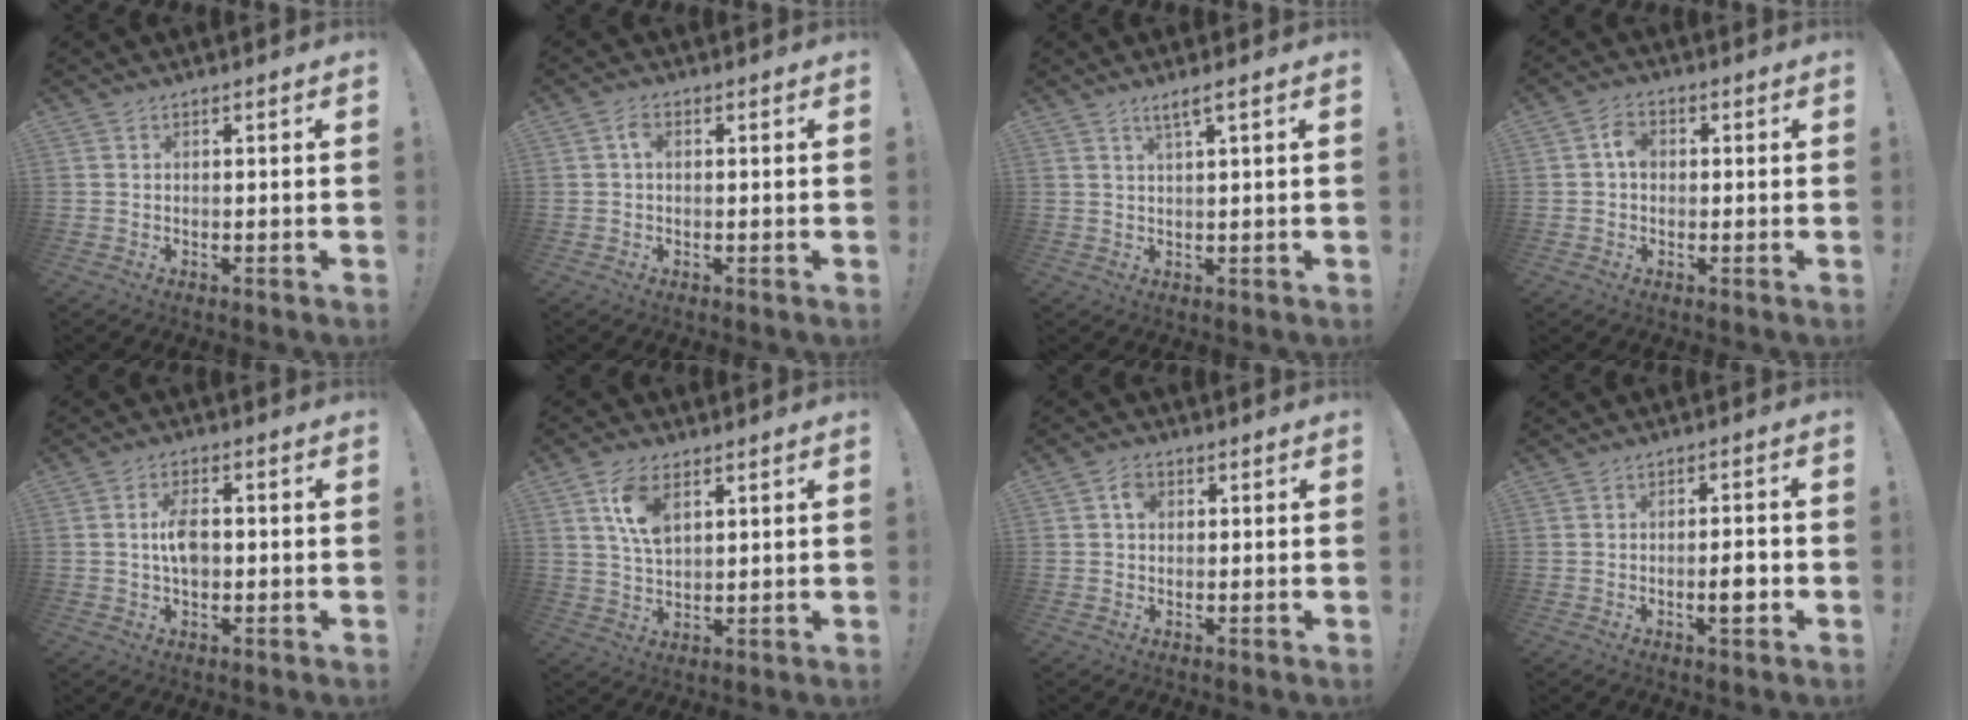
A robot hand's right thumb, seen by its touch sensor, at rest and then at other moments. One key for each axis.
{"total": 2.9, "fx": 0.5, "fy": 1.9, "fz": 2.2, "tx": -0.041, "ty": 0.008, "tz": 0.007}
{"total": 3.2, "fx": 1.7, "fy": -0.2, "fz": 2.7, "tx": -0.052, "ty": -0.003, "tz": 0.027}
{"total": 4.4, "fx": 0.1, "fy": 3.3, "fz": 2.9, "tx": -0.044, "ty": 0.010, "tz": 0.000}
{"total": 6.4, "fx": -0.2, "fy": 3.7, "fz": 5.2, "tx": -0.091, "ty": 0.011, "tz": -0.006}
{"total": 8.8, "fx": 4.0, "fy": 4.7, "fz": 6.2, "tx": -0.108, "ty": -0.006, "tz": 0.075}
{"total": 3.5, "fx": 0.7, "fy": 2.8, "fz": 1.9, "tx": -0.022, "ty": 0.002, "tz": 0.009}
{"total": 4.2, "fx": -1.1, "fy": 1.2, "fz": 3.8, "tx": -0.043, "ty": 0.000, "tz": -0.020}